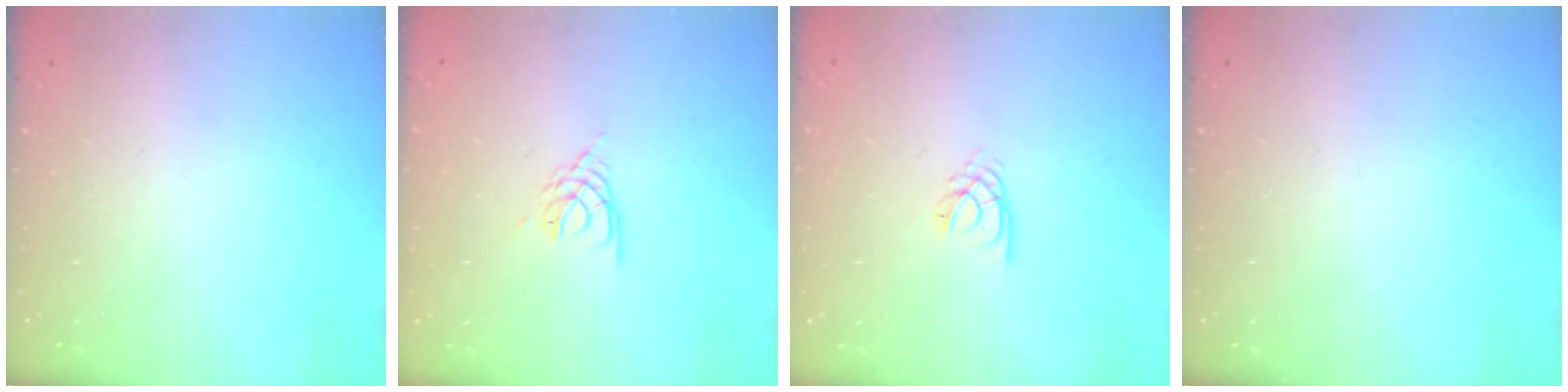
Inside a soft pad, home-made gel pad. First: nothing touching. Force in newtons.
{"total": 3.4, "press": 3.4, "slide": 0.6}
{"total": 2.8, "press": 2.7, "slide": 0.3}
{"total": 0.0}